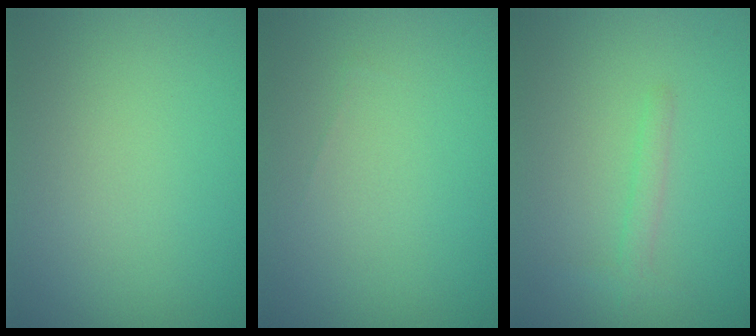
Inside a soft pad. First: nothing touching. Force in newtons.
{"total": 0.0}
{"total": 1.2, "press": 1.2, "slide": 0.0}